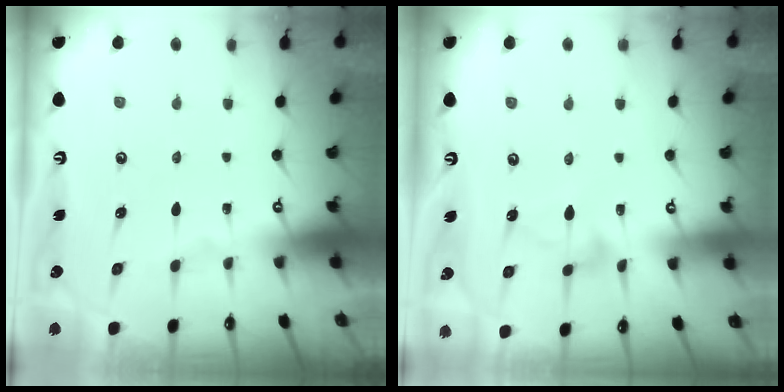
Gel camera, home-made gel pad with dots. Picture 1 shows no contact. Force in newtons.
{"total": 6.1, "press": 6.1, "slide": 0.4}